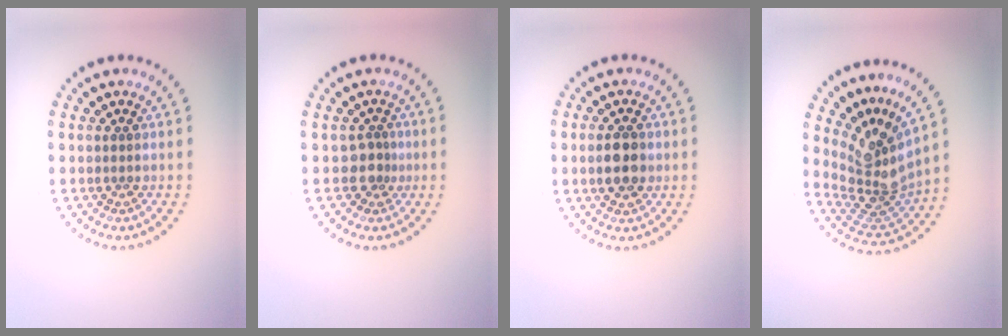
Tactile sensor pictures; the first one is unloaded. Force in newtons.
{"total": 1.6, "press": 1.1, "slide": 1.2}
{"total": 3.6, "press": 3.6, "slide": 0.1}
{"total": 4.8, "press": 3.2, "slide": 3.6}